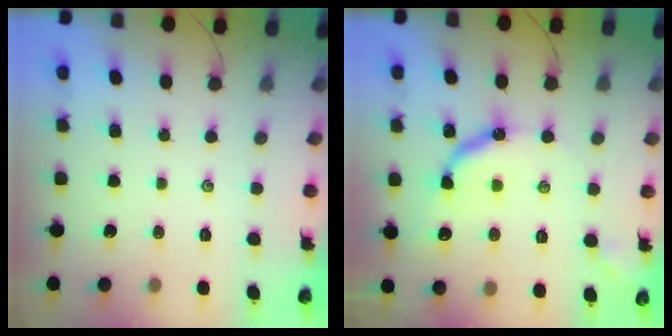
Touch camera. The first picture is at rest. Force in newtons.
{"total": 10.1, "press": 10.0, "slide": 1.3}